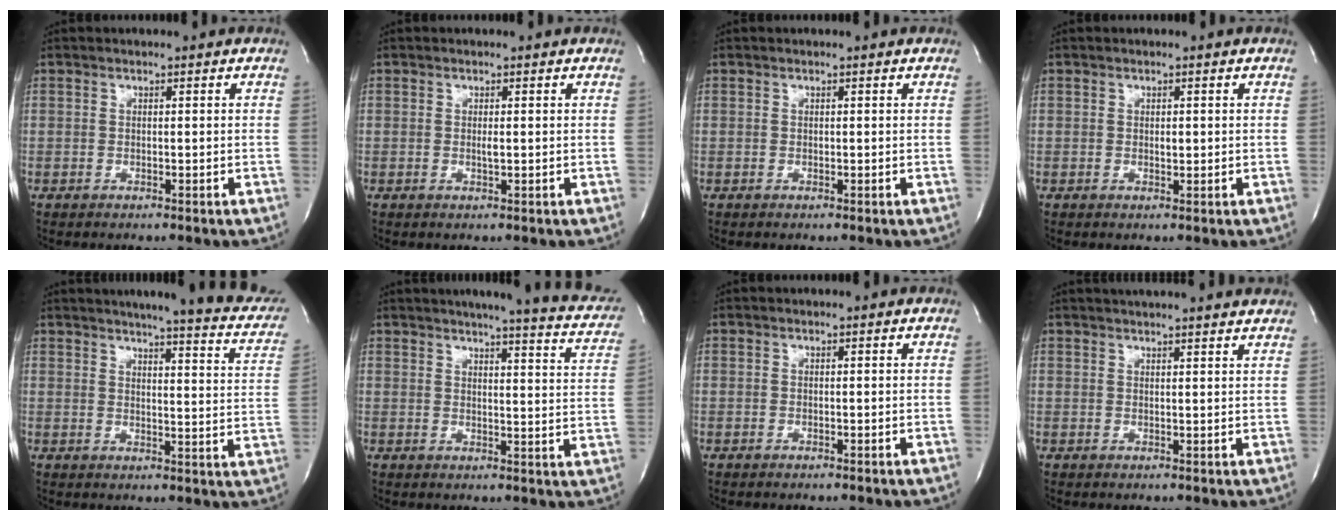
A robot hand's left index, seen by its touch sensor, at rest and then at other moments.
{"total": 0.7, "force": [0.0, 0.0, 0.7], "torque": [-0.019, -0.004, 0.000]}
{"total": 0.0}
{"total": 0.7, "force": [0.1, 0.4, 0.6], "torque": [-0.009, -0.002, 0.002]}
{"total": 18.7, "force": [15.8, 2.0, 9.7], "torque": [-0.119, -0.030, 0.173]}
{"total": 17.2, "force": [14.5, 1.7, 9.1], "torque": [-0.114, -0.026, 0.154]}
{"total": 0.0}
{"total": 12.9, "force": [11.8, 0.4, 5.1], "torque": [-0.079, 0.023, 0.143]}